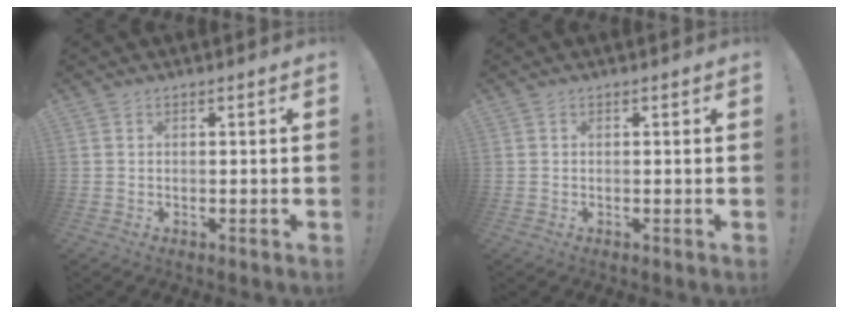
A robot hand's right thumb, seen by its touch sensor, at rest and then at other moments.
{"total": 0.0}